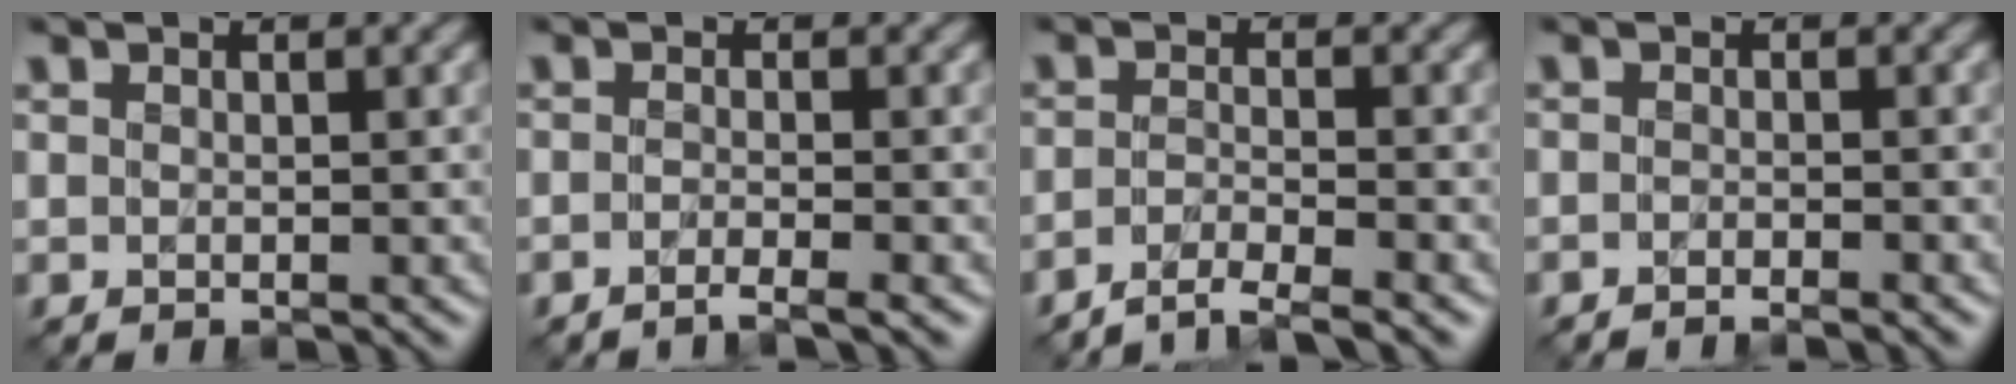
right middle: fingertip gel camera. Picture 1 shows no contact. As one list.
[{"total": 2.0, "force": [-1.5, 0.2, 1.3], "torque": [-0.010, -0.008, -0.037]}, {"total": 3.1, "force": [-2.6, 0.3, 1.7], "torque": [-0.023, -0.003, -0.060]}, {"total": 1.6, "force": [-1.5, 0.1, 0.6], "torque": [0.001, -0.007, -0.032]}]